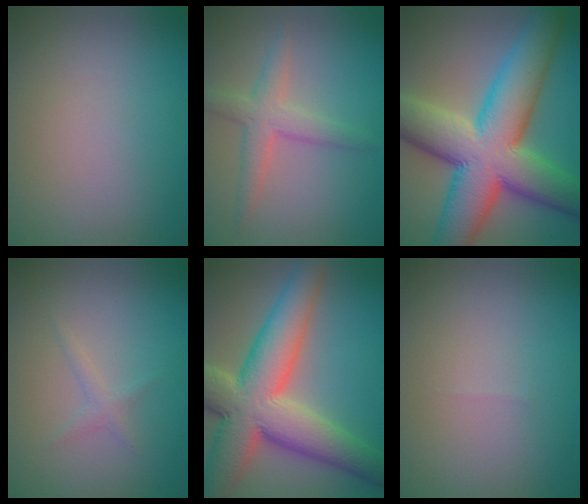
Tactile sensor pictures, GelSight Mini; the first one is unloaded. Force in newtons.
{"total": 3.0, "press": 3.0, "slide": 0.0}
{"total": 14.0, "press": 14.0, "slide": 0.5}
{"total": 1.0, "press": 1.0, "slide": 0.1}
{"total": 12.1, "press": 12.1, "slide": 0.9}
{"total": 0.0}